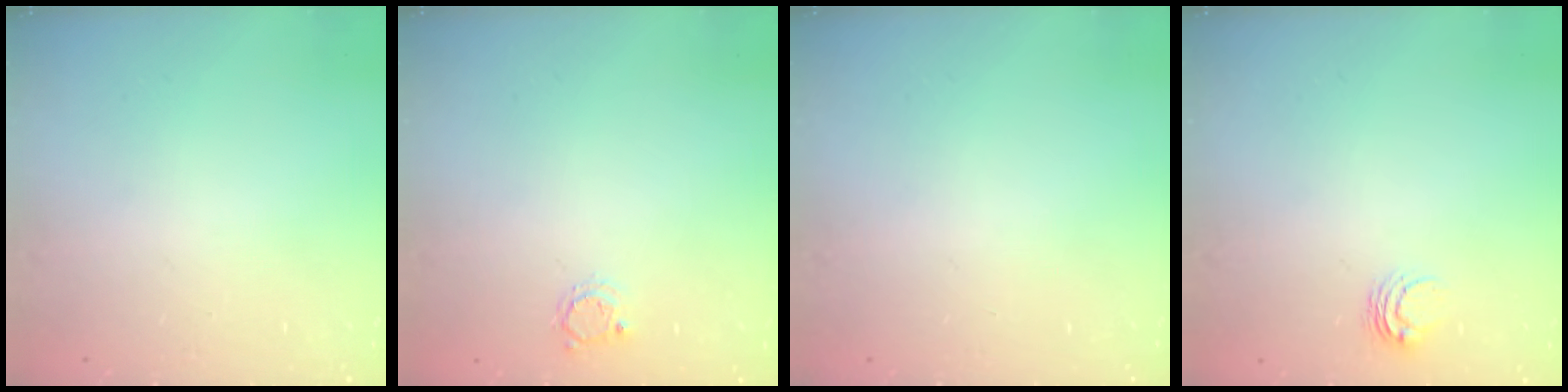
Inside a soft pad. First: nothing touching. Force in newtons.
{"total": 2.8, "press": 2.7, "slide": 0.4}
{"total": 0.0}
{"total": 4.7, "press": 4.7, "slide": 0.2}